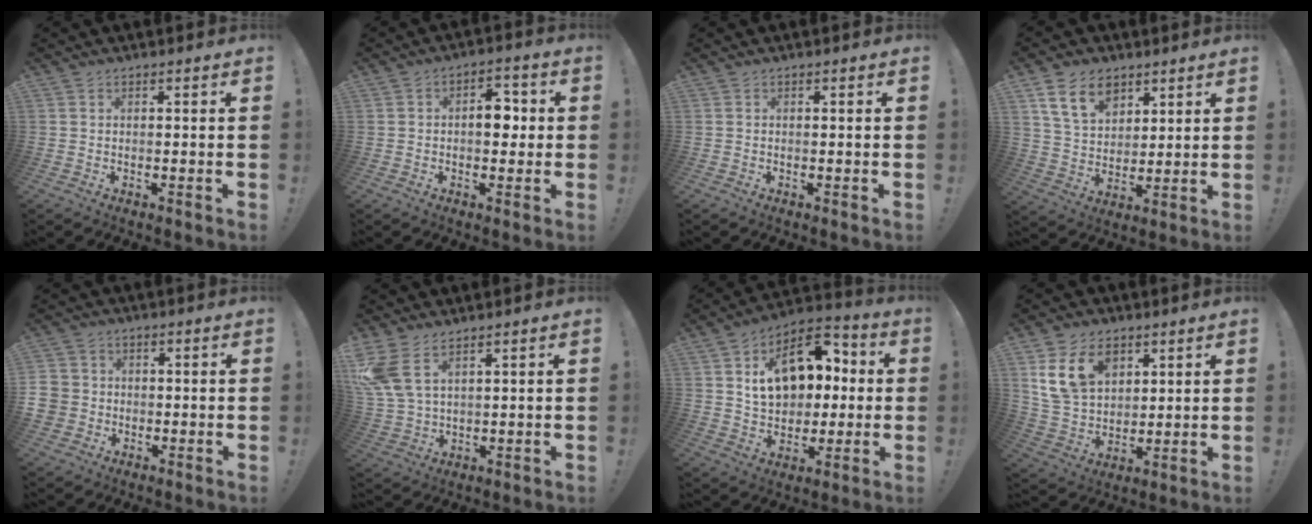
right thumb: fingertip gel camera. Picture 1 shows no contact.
{"total": 7.8, "force": [-0.1, 5.3, 5.7], "torque": [-0.066, 0.012, -0.005]}
{"total": 0.0}
{"total": 12.3, "force": [7.1, 8.1, 5.8], "torque": [-0.098, -0.024, 0.138]}
{"total": 5.9, "force": [-0.9, 5.6, 1.6], "torque": [-0.030, 0.012, -0.014]}
{"total": 8.7, "force": [5.4, 4.1, 5.5], "torque": [-0.115, -0.019, 0.109]}
{"total": 17.9, "force": [4.8, 12.8, 11.6], "torque": [-0.159, -0.008, 0.092]}
{"total": 14.4, "force": [7.1, 10.0, 7.6], "torque": [-0.143, -0.029, 0.137]}